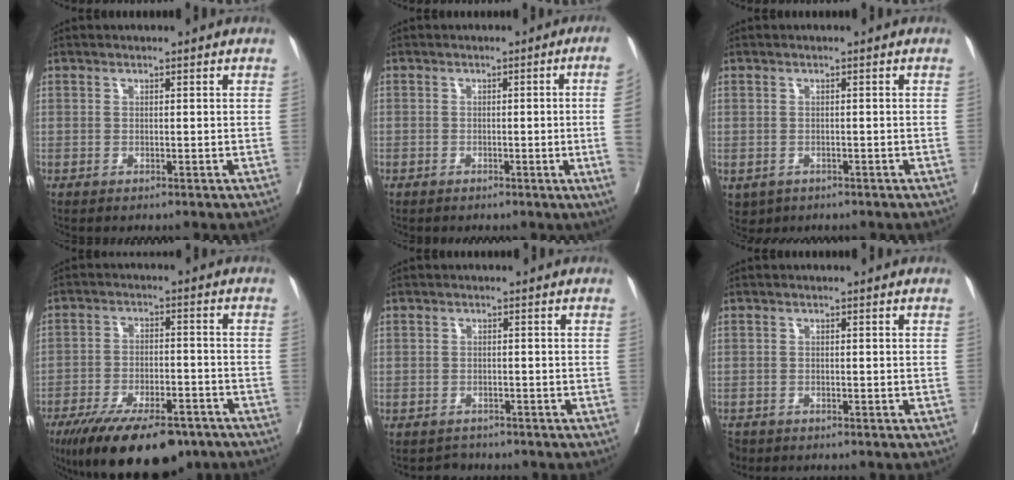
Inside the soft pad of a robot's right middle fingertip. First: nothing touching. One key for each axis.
{"total": 5.6, "fx": -0.9, "fy": -1.6, "fz": 5.2, "tx": -0.047, "ty": -0.010, "tz": -0.015}
{"total": 3.5, "fx": -1.9, "fy": 2.8, "fz": 0.9, "tx": -0.013, "ty": 0.000, "tz": -0.023}
{"total": 16.3, "fx": -12.1, "fy": 5.4, "fz": 9.6, "tx": -0.148, "ty": -0.012, "tz": -0.191}
{"total": 2.1, "fx": -1.7, "fy": 1.0, "fz": -0.5, "tx": 0.006, "ty": 0.001, "tz": -0.029}
{"total": 2.6, "fx": -2.2, "fy": 1.4, "fz": 0.4, "tx": -0.009, "ty": -0.004, "tz": -0.040}